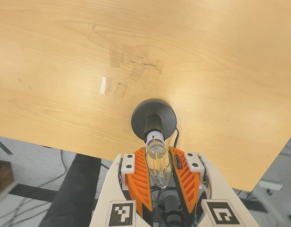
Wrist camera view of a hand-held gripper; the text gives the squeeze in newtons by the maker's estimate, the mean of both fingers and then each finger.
{"total": 9.6, "left": 8.7, "right": 10.5}